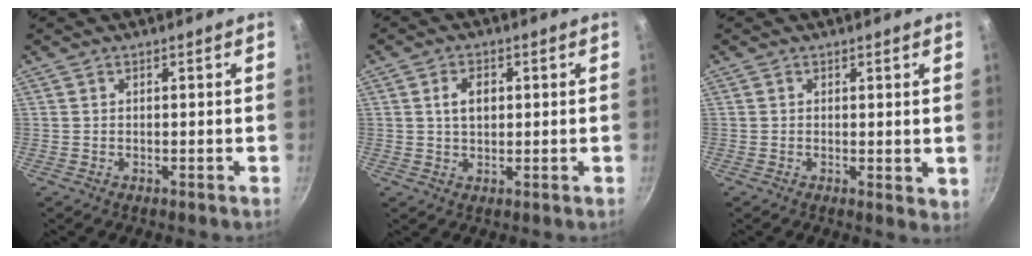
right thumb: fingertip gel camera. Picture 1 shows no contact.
{"total": 4.3, "force": [0.8, 2.8, 3.1], "torque": [-0.038, 0.004, 0.013]}
{"total": 2.5, "force": [0.6, 1.4, 2.0], "torque": [-0.026, -0.005, 0.007]}